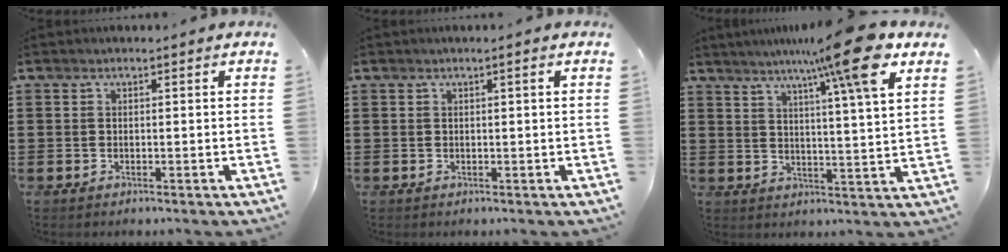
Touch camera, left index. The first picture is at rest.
{"total": 0.8, "force": [0.3, -0.1, 0.8], "torque": [-0.013, -0.003, 0.005]}
{"total": 12.6, "force": [8.1, -0.3, 9.7], "torque": [-0.167, -0.027, 0.120]}